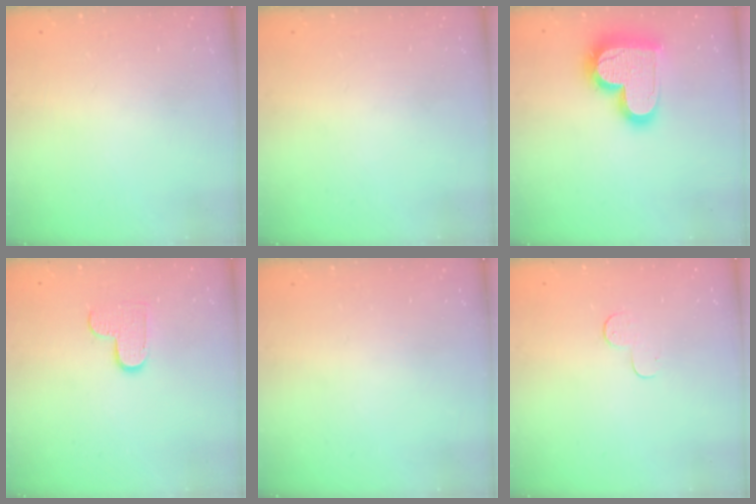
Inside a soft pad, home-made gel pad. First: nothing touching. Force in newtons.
{"total": 0.0}
{"total": 20.0, "press": 19.9, "slide": 1.4}
{"total": 7.4, "press": 7.4, "slide": 0.4}
{"total": 0.0}
{"total": 5.0, "press": 4.9, "slide": 0.5}